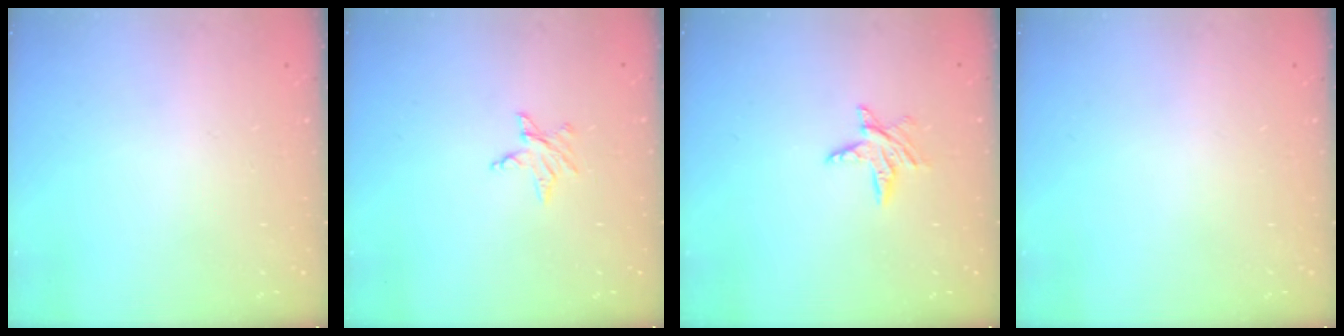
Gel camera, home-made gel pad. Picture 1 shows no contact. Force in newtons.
{"total": 3.5, "press": 3.5, "slide": 0.4}
{"total": 5.9, "press": 5.9, "slide": 0.4}
{"total": 0.0}